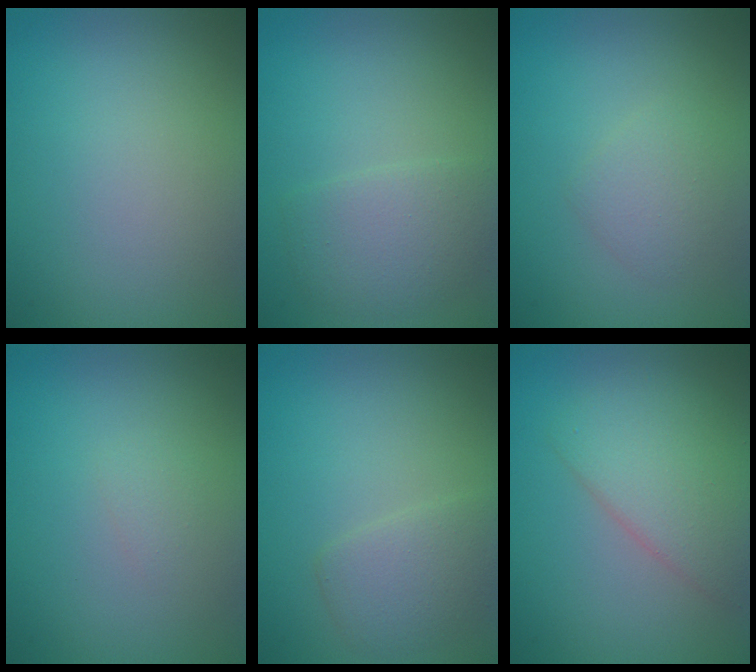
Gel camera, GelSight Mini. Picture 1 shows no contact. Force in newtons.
{"total": 2.9, "press": 2.9, "slide": 0.1}
{"total": 1.7, "press": 1.7, "slide": 0.1}
{"total": 0.6, "press": 0.6, "slide": 0.0}
{"total": 2.6, "press": 2.6, "slide": 0.3}
{"total": 3.9, "press": 3.9, "slide": 0.0}